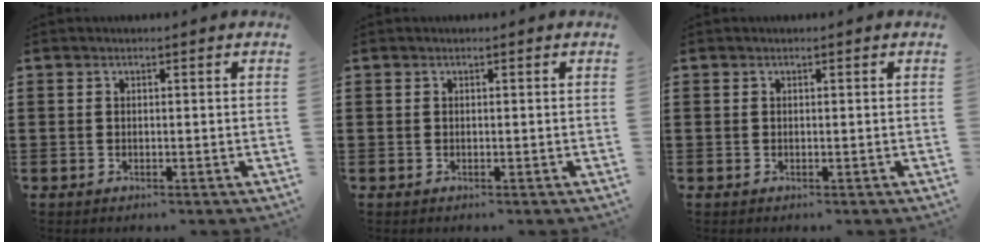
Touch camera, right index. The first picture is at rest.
{"total": 0.0}
{"total": 0.0}